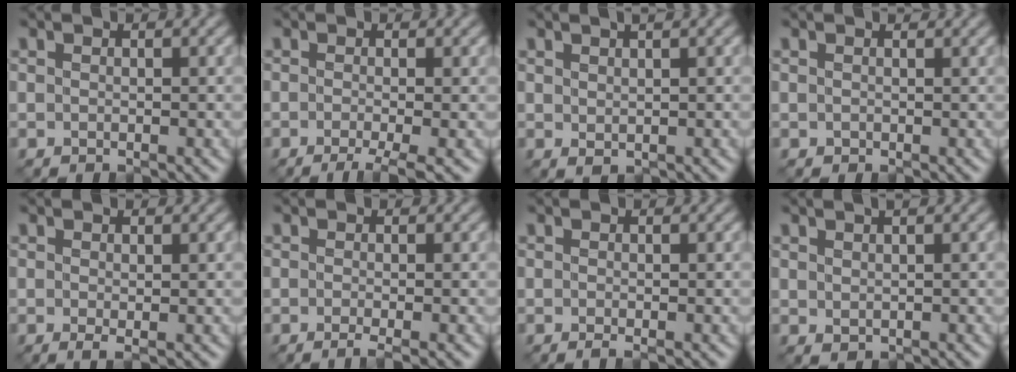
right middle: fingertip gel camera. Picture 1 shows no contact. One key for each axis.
{"total": 3.0, "fx": -1.6, "fy": 0.5, "fz": 2.4, "tx": -0.040, "ty": -0.008, "tz": -0.035}
{"total": 1.4, "fx": 0.9, "fy": 0.4, "fz": 1.0, "tx": -0.019, "ty": -0.003, "tz": 0.017}
{"total": 0.7, "fx": 0.6, "fy": 0.4, "fz": 0.1, "tx": -0.006, "ty": -0.001, "tz": 0.009}
{"total": 0.7, "fx": -0.1, "fy": 0.1, "fz": 0.7, "tx": -0.014, "ty": -0.007, "tz": -0.003}
{"total": 1.6, "fx": -0.8, "fy": 0.4, "fz": 1.4, "tx": -0.019, "ty": -0.010, "tz": -0.017}
{"total": 0.6, "fx": -0.4, "fy": 0.0, "fz": 0.4, "tx": -0.011, "ty": -0.007, "tz": -0.009}
{"total": 1.1, "fx": 0.8, "fy": 0.4, "fz": 0.8, "tx": -0.016, "ty": -0.002, "tz": 0.017}